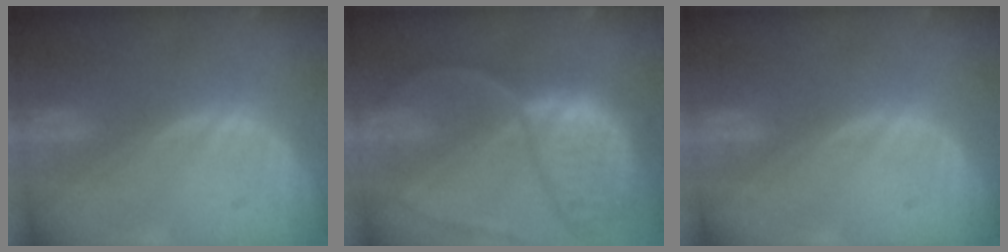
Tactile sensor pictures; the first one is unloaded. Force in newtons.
{"total": 11.4, "press": 9.4, "slide": 6.4}
{"total": 0.0}